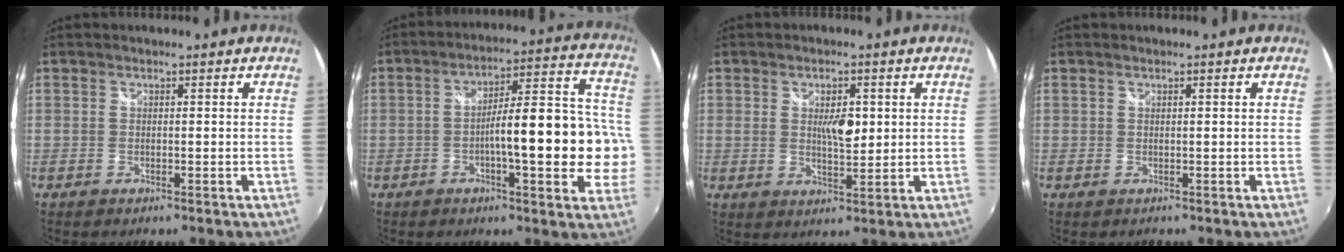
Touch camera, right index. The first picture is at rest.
{"total": 17.0, "force": [-3.3, 3.9, 16.2], "torque": [-0.224, 0.022, -0.048]}
{"total": 4.8, "force": [1.0, 2.3, 4.2], "torque": [-0.065, 0.000, 0.017]}
{"total": 1.7, "force": [0.4, -1.5, -0.7], "torque": [0.017, -0.007, 0.010]}